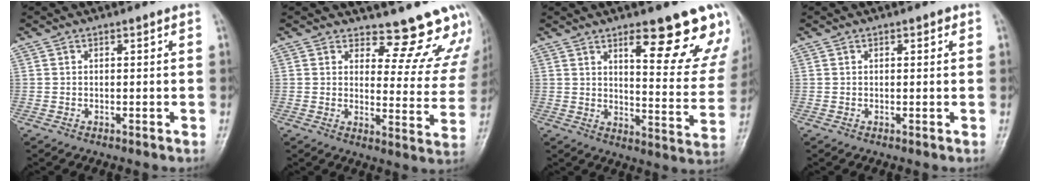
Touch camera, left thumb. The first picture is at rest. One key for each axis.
{"total": 13.1, "fx": 12.5, "fy": 3.5, "fz": 1.3, "tx": 0.030, "ty": -0.141, "tz": 0.131}
{"total": 18.3, "fx": 11.4, "fy": 5.5, "fz": 13.2, "tx": -0.115, "ty": -0.065, "tz": 0.155}
{"total": 1.4, "fx": 0.6, "fy": 0.7, "fz": 1.0, "tx": -0.008, "ty": 0.001, "tz": 0.006}